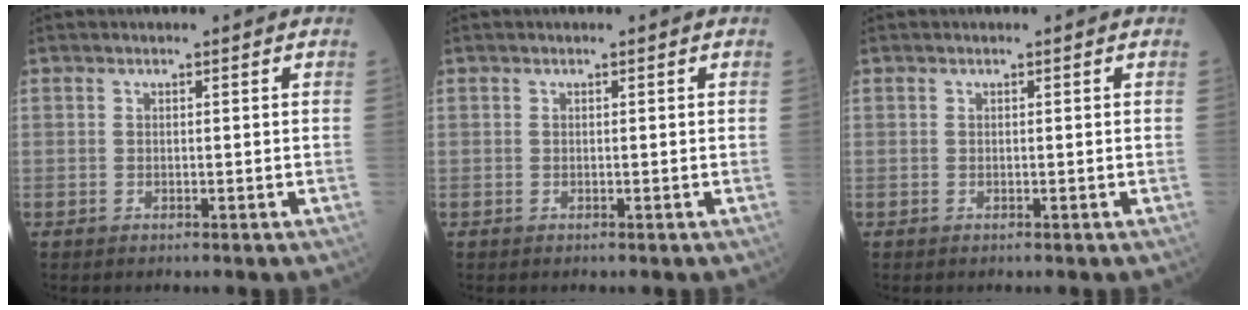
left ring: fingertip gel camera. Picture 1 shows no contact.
{"total": 0.0}
{"total": 0.0}